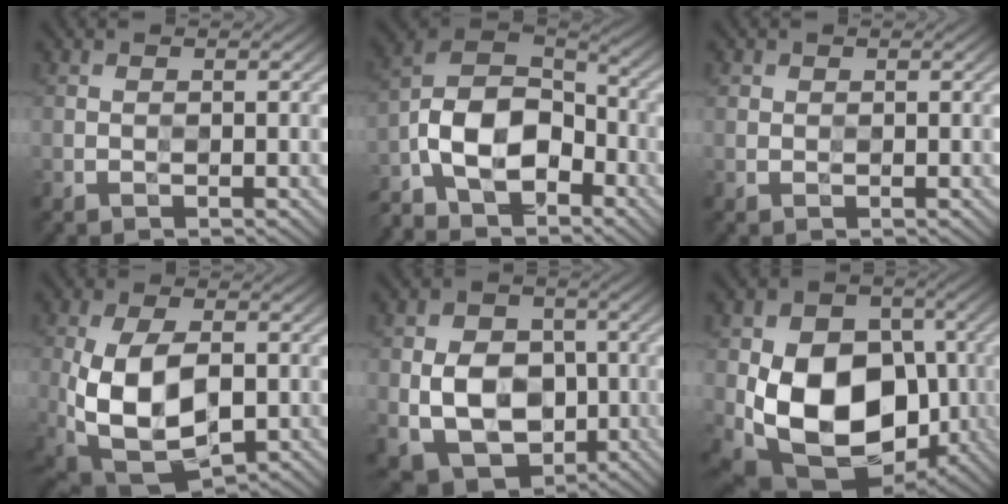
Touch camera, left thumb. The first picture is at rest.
{"total": 12.8, "force": [-6.8, 7.0, 8.2], "torque": [-0.184, -0.024, -0.147]}
{"total": 0.8, "force": [0.4, 0.6, 0.2], "torque": [-0.001, -0.002, 0.009]}
{"total": 13.6, "force": [-2.6, 7.4, 11.2], "torque": [-0.241, -0.018, -0.041]}
{"total": 10.5, "force": [-1.9, 7.9, 6.7], "torque": [-0.134, -0.019, -0.041]}
{"total": 15.7, "force": [-2.6, 11.2, 10.8], "torque": [-0.187, -0.035, -0.046]}